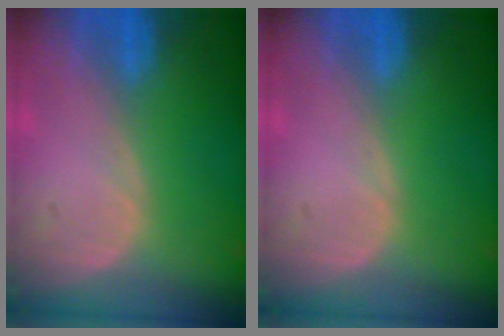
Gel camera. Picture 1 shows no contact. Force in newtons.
{"total": 0.0}